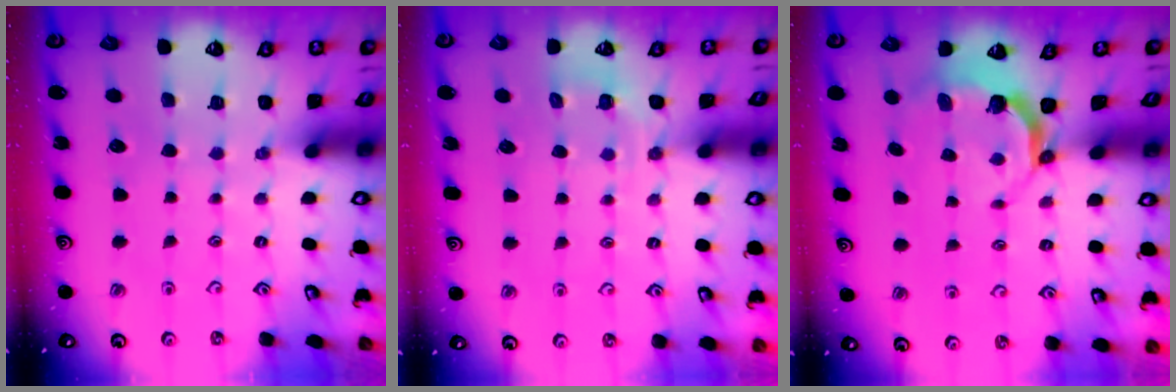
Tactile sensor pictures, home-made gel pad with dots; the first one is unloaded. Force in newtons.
{"total": 4.0, "press": 3.6, "slide": 1.7}
{"total": 4.4, "press": 3.2, "slide": 3.0}